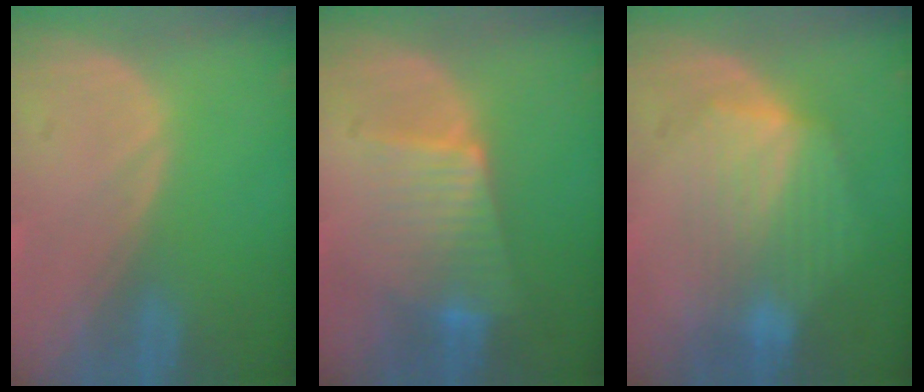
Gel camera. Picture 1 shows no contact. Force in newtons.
{"total": 6.7, "press": 6.2, "slide": 2.4}
{"total": 7.3, "press": 6.9, "slide": 2.3}